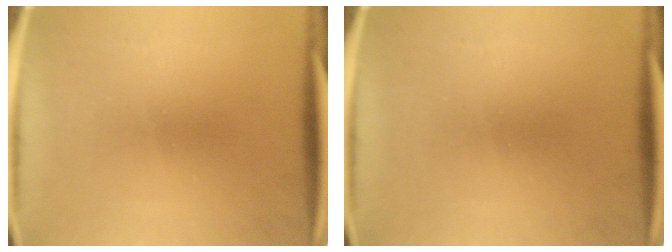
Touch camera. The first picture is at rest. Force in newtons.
{"total": 0.0}